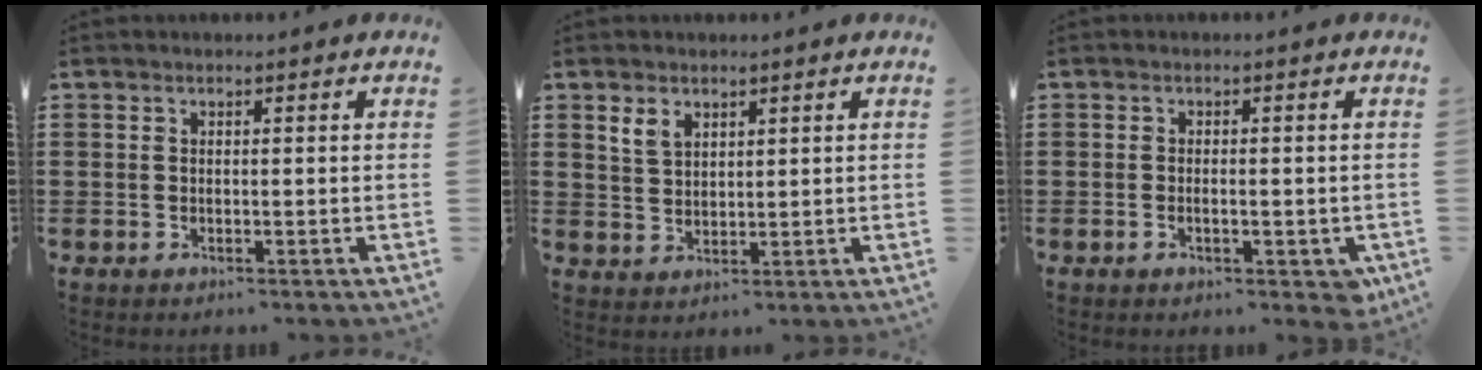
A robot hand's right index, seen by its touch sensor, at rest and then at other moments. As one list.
[{"total": 2.9, "force": [1.9, 1.8, 1.3], "torque": [-0.032, 0.005, 0.037]}, {"total": 2.5, "force": [-0.7, 1.1, 2.2], "torque": [-0.040, 0.002, -0.013]}]